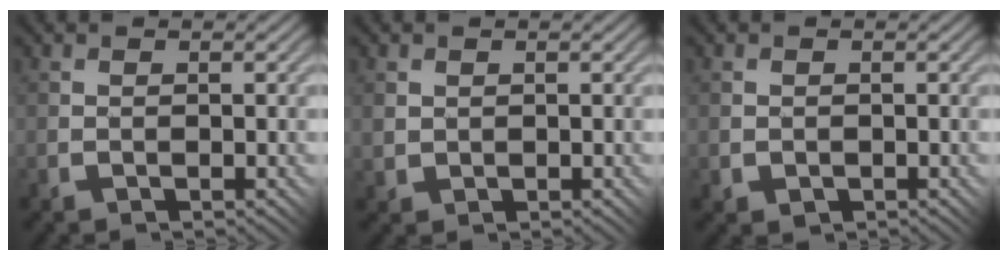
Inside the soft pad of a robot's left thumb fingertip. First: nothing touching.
{"total": 1.6, "force": [0.7, 1.4, 0.4], "torque": [-0.018, -0.005, 0.015]}
{"total": 0.9, "force": [-0.2, 0.9, 0.1], "torque": [-0.006, -0.006, -0.003]}